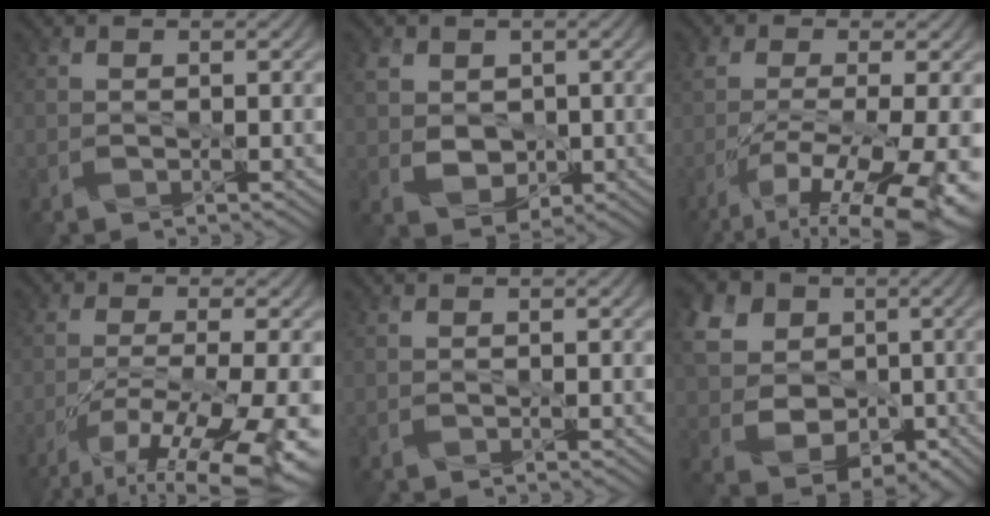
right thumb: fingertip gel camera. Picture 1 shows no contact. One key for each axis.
{"total": 4.8, "fx": 0.9, "fy": 4.0, "fz": 2.6, "tx": -0.077, "ty": -0.002, "tz": 0.014}
{"total": 14.1, "fx": -6.7, "fy": 4.7, "fz": 11.5, "tx": -0.224, "ty": -0.022, "tz": -0.099}
{"total": 14.0, "fx": -8.5, "fy": 3.2, "fz": 10.6, "tx": -0.199, "ty": -0.021, "tz": -0.133}
{"total": 0.0}
{"total": 11.1, "fx": 1.6, "fy": 9.2, "fz": 6.1, "tx": -0.187, "ty": 0.009, "tz": 0.029}